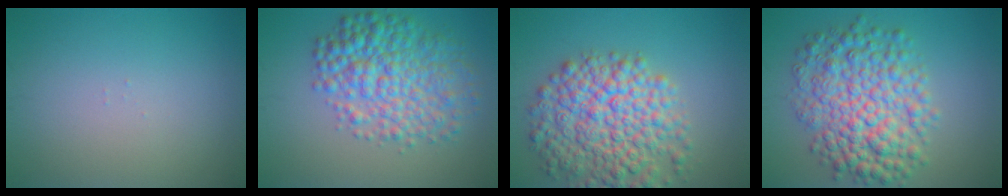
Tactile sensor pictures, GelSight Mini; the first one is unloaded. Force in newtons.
{"total": 7.0, "press": 7.0, "slide": 0.1}
{"total": 9.0, "press": 9.0, "slide": 0.4}
{"total": 8.4, "press": 8.4, "slide": 0.1}